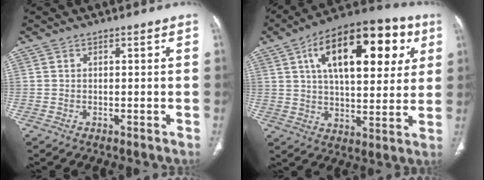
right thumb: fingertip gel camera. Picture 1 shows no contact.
{"total": 24.9, "force": [8.8, 11.8, 20.0], "torque": [-0.272, 0.006, 0.130]}